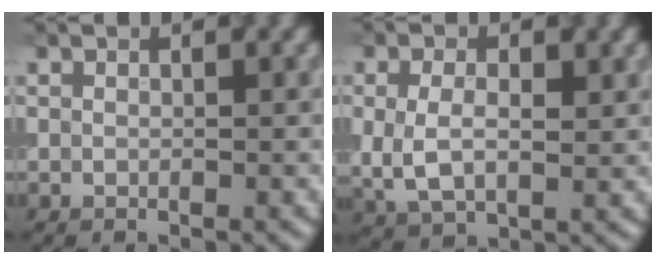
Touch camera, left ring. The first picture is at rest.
{"total": 4.6, "force": [0.4, 2.9, 3.6], "torque": [-0.078, -0.003, 0.009]}